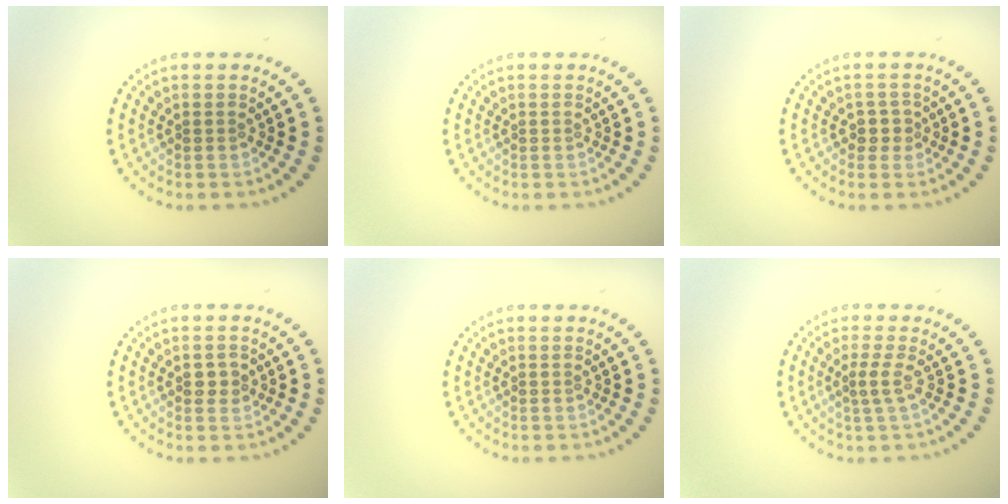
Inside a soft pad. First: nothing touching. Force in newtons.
{"total": 0.0}
{"total": 1.5, "press": 1.2, "slide": 0.8}
{"total": 1.3, "press": 1.3, "slide": 0.1}
{"total": 0.0}
{"total": 1.4, "press": 0.9, "slide": 1.0}